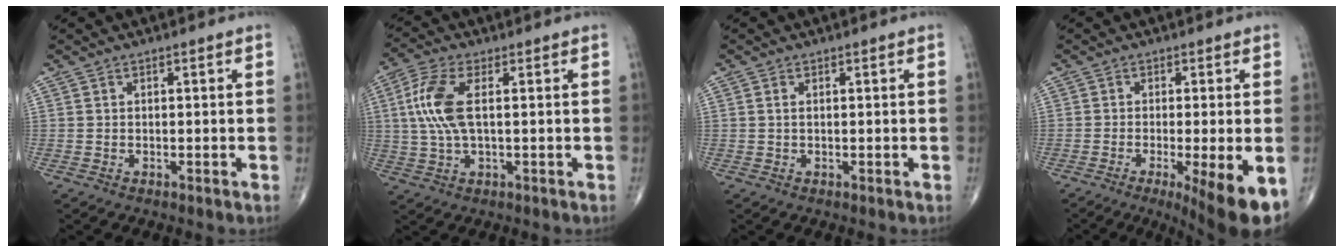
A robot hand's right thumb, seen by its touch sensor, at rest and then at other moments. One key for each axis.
{"total": 9.0, "fx": 1.3, "fy": 3.6, "fz": 8.2, "tx": -0.203, "ty": 0.012, "tz": 0.026}
{"total": 0.7, "fx": 0.2, "fy": 0.3, "fz": 0.6, "tx": -0.016, "ty": 0.002, "tz": 0.003}
{"total": 11.9, "fx": -4.9, "fy": 2.0, "fz": 10.6, "tx": -0.123, "ty": -0.020, "tz": -0.070}